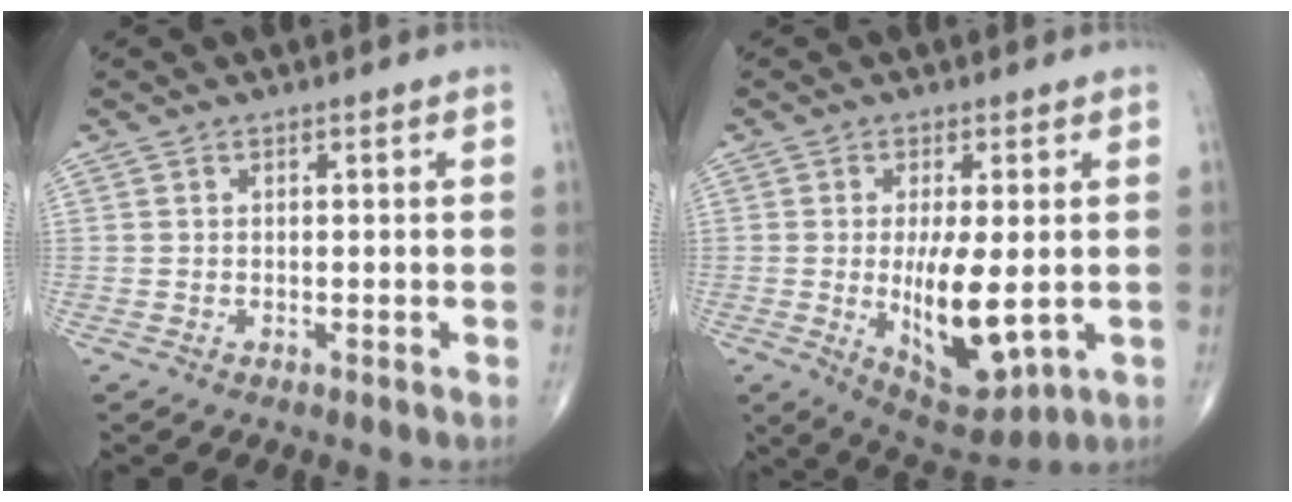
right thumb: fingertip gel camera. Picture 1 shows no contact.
{"total": 12.2, "force": [-1.1, 4.6, 11.2], "torque": [-0.179, -0.026, -0.004]}